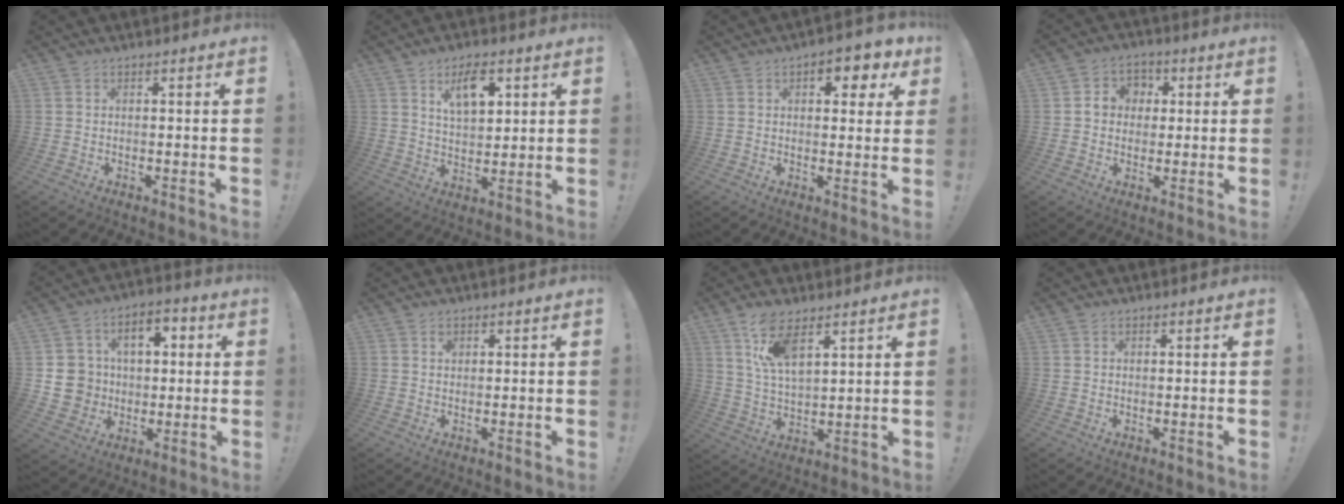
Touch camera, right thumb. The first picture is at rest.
{"total": 9.8, "force": [5.0, 5.2, 6.7], "torque": [-0.096, -0.014, 0.086]}
{"total": 6.8, "force": [2.9, 3.8, 4.8], "torque": [-0.042, -0.013, 0.044]}
{"total": 6.9, "force": [0.9, 6.3, 2.4], "torque": [-0.033, 0.007, 0.019]}
{"total": 12.1, "force": [0.3, 11.3, 4.3], "torque": [-0.050, 0.011, 0.017]}
{"total": 1.0, "force": [0.4, 0.8, 0.3], "torque": [0.008, -0.005, 0.005]}
{"total": 10.2, "force": [6.8, 4.0, 6.4], "torque": [-0.131, -0.023, 0.128]}
{"total": 0.6, "force": [0.4, 0.5, 0.1], "torque": [0.001, 0.000, 0.008]}